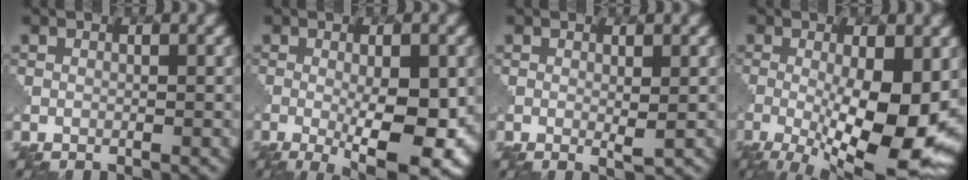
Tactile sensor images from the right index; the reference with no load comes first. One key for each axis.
{"total": 10.4, "fx": -2.2, "fy": 3.3, "fz": 9.6, "tx": -0.146, "ty": -0.022, "tz": -0.021}
{"total": 1.1, "fx": 0.1, "fy": 0.1, "fz": 1.1, "tx": -0.017, "ty": -0.004, "tz": 0.000}
{"total": 13.2, "fx": -2.3, "fy": 4.1, "fz": 12.3, "tx": -0.193, "ty": -0.023, "tz": -0.029}